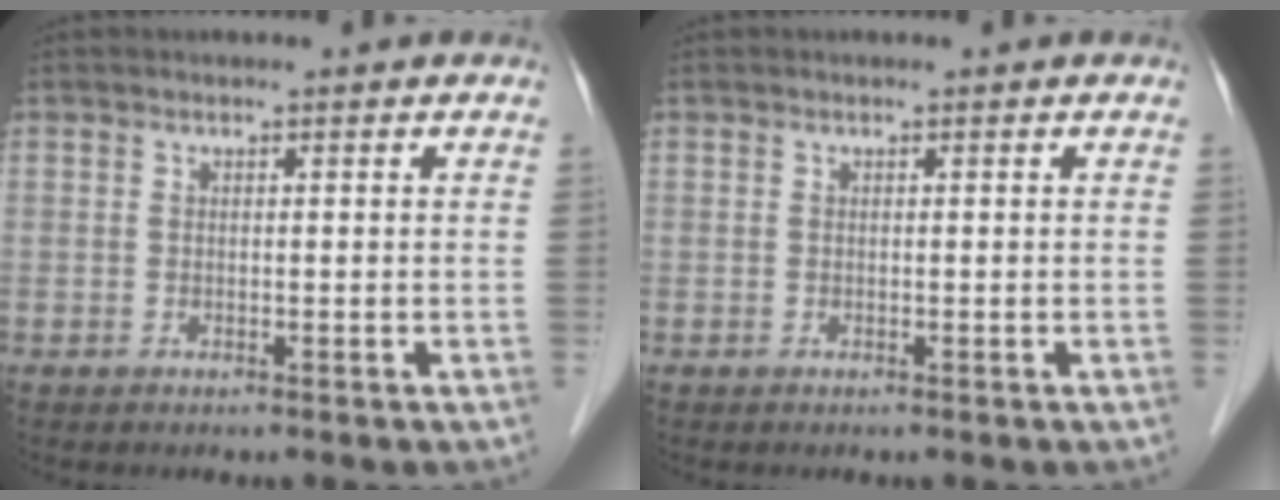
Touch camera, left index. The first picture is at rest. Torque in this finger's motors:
{"motor_torque": [0.04, 0.00, 0.00, 0.00]}